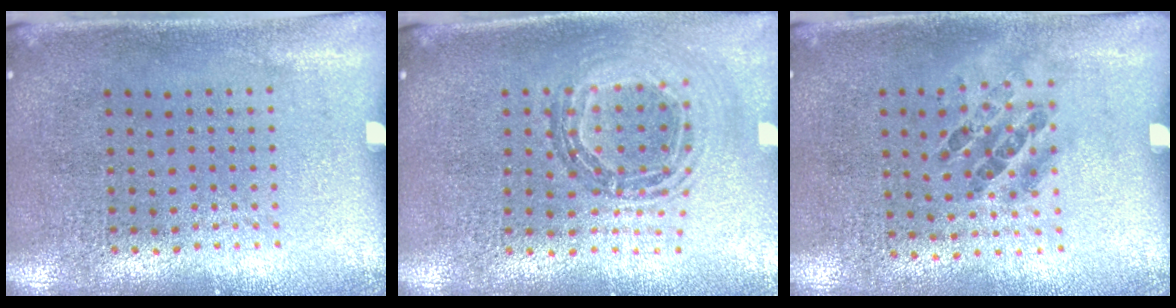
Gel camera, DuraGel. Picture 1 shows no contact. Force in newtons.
{"total": 0.9, "press": 0.9, "slide": 0.1}
{"total": 1.0, "press": 0.7, "slide": 0.7}